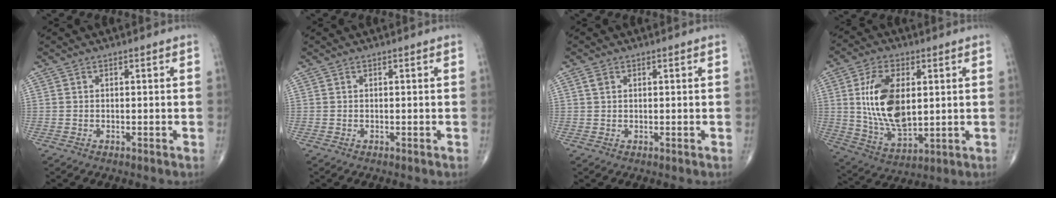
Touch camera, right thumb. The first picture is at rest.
{"total": 0.0}
{"total": 1.2, "force": [0.5, 0.9, 0.7], "torque": [-0.012, 0.004, 0.010]}
{"total": 15.4, "force": [2.4, 8.3, 12.7], "torque": [-0.229, -0.013, 0.054]}